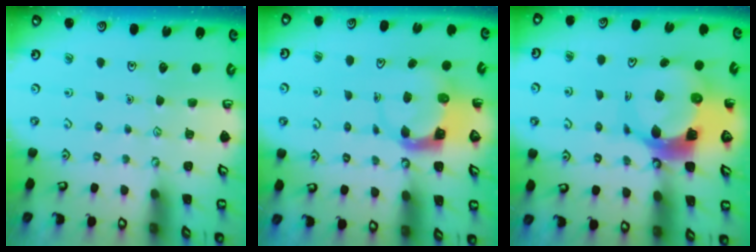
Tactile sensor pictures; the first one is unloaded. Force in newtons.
{"total": 3.8, "press": 3.8, "slide": 0.6}
{"total": 12.0, "press": 11.9, "slide": 1.3}